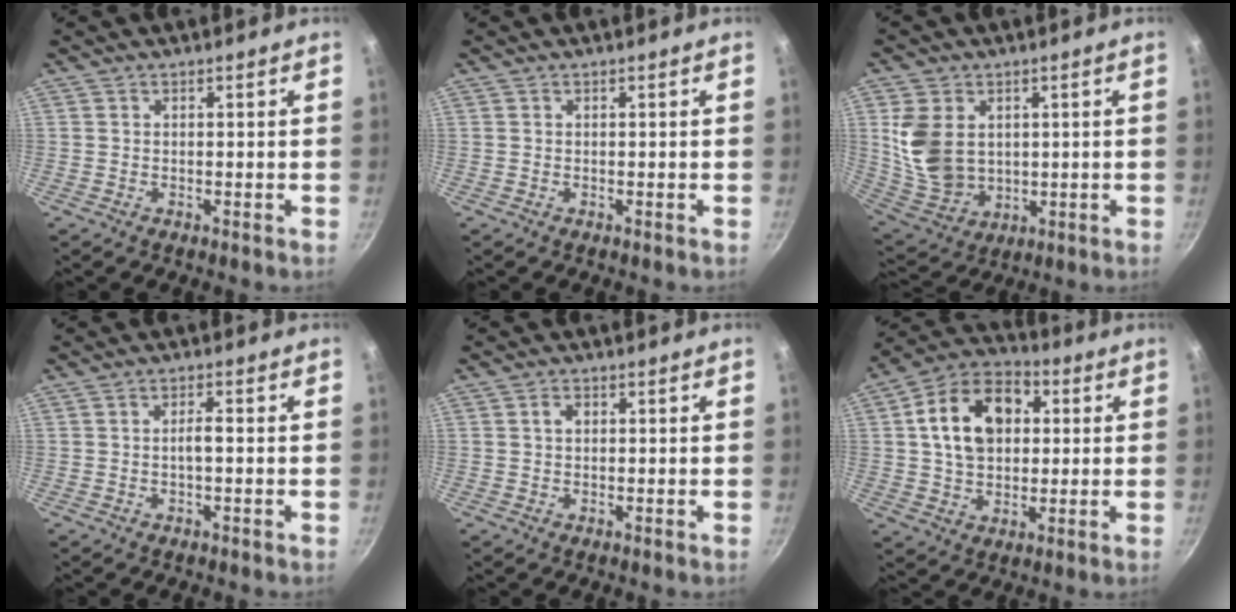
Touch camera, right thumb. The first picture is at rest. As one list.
[{"total": 0.0}, {"total": 12.3, "force": [2.4, 9.4, 7.6], "torque": [-0.136, -0.021, 0.068]}, {"total": 2.1, "force": [-0.3, 0.5, 2.1], "torque": [-0.041, 0.012, -0.005]}, {"total": 1.7, "force": [0.4, 1.2, 1.1], "torque": [-0.015, 0.005, 0.005]}, {"total": 15.9, "force": [3.1, 11.3, 10.8], "torque": [-0.156, 0.021, 0.039]}]